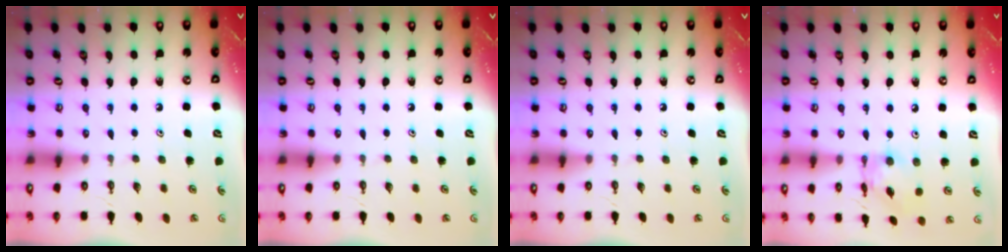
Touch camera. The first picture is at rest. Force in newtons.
{"total": 0.0}
{"total": 0.0}
{"total": 9.1, "press": 9.1, "slide": 0.6}